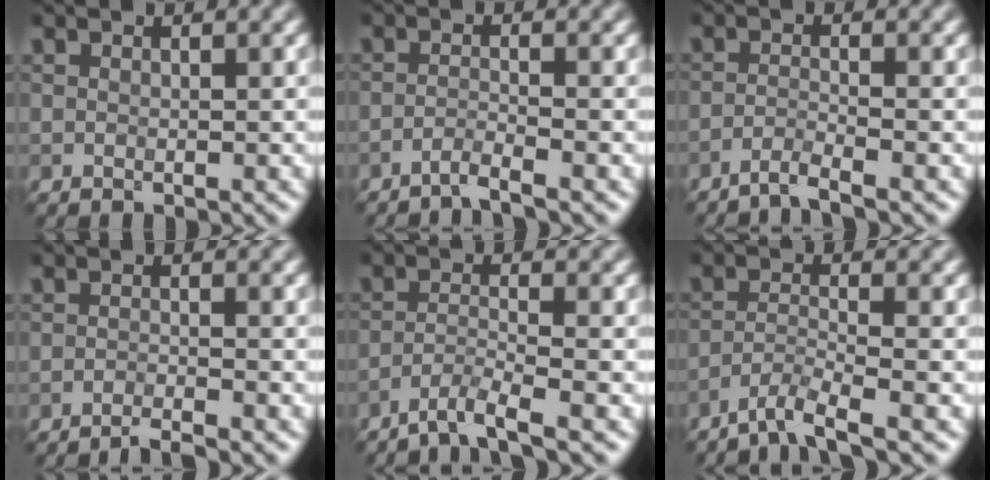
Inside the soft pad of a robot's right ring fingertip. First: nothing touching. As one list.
[{"total": 1.7, "force": [-1.4, 0.0, 0.9], "torque": [-0.012, 0.002, -0.039]}, {"total": 1.9, "force": [-1.6, 0.1, 1.1], "torque": [-0.015, 0.003, -0.044]}, {"total": 2.1, "force": [-1.8, 0.1, 1.1], "torque": [-0.016, 0.001, -0.040]}, {"total": 3.2, "force": [-2.5, 0.2, 1.9], "torque": [-0.032, 0.003, -0.060]}, {"total": 3.7, "force": [-3.0, 0.3, 2.1], "torque": [-0.037, 0.000, -0.069]}]